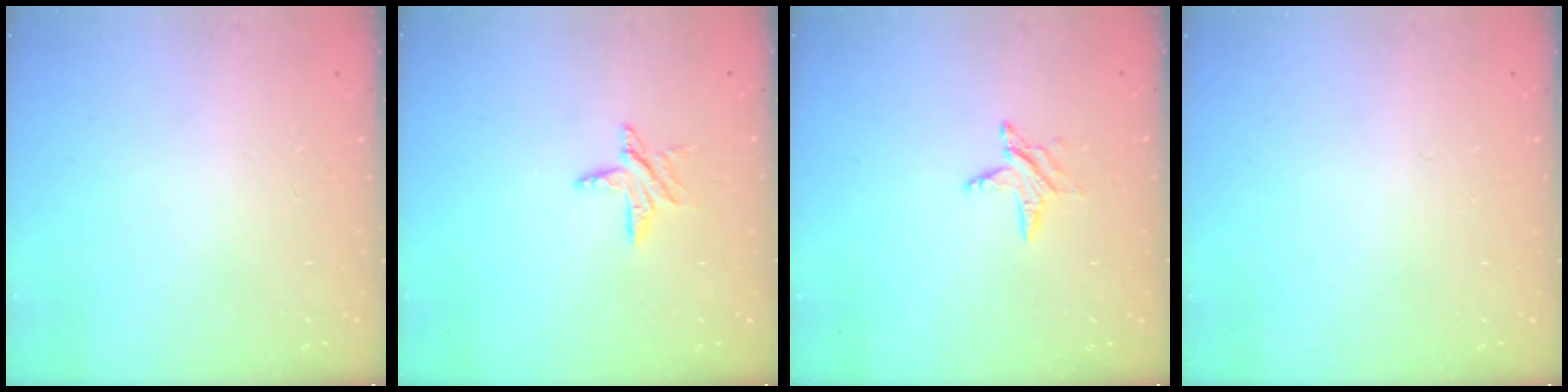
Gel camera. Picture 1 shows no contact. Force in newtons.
{"total": 6.6, "press": 6.6, "slide": 0.3}
{"total": 5.5, "press": 5.5, "slide": 0.7}
{"total": 0.0}